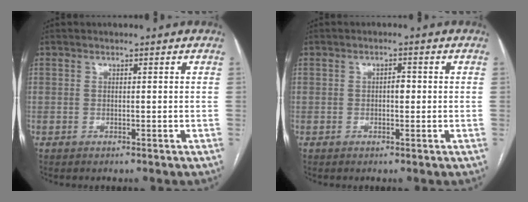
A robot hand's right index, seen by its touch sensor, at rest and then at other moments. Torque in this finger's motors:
{"motor_torque": [0.60, 0.19, 0.00, 0.02]}